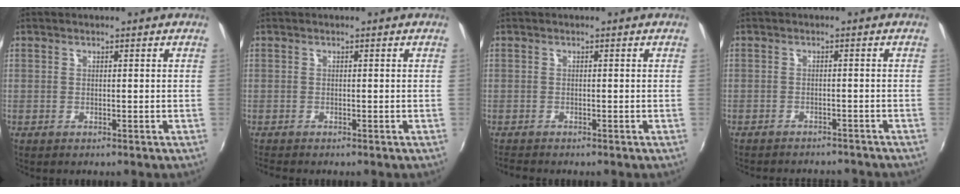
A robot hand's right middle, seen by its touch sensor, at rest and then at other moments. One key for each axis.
{"total": 1.3, "fx": -1.2, "fy": 0.1, "fz": 0.5, "tx": -0.011, "ty": -0.007, "tz": -0.021}
{"total": 2.1, "fx": -2.0, "fy": 0.2, "fz": 0.7, "tx": -0.018, "ty": -0.012, "tz": -0.037}
{"total": 8.2, "fx": -7.5, "fy": 2.2, "fz": 2.7, "tx": -0.067, "ty": -0.011, "tz": -0.100}